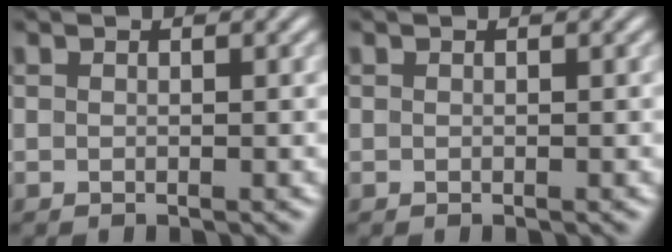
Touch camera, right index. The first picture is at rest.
{"total": 0.0}